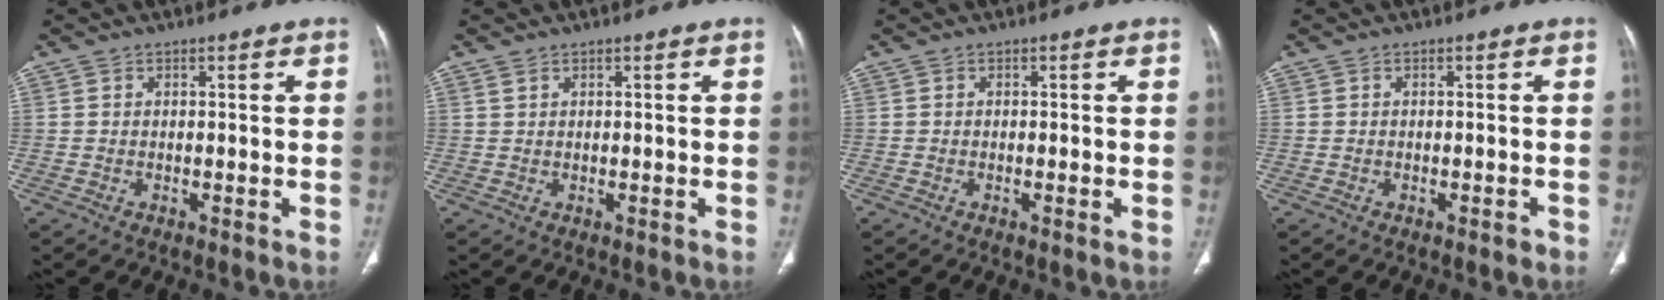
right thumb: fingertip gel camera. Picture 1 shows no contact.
{"total": 0.8, "force": [0.7, 0.3, 0.3], "torque": [-0.001, 0.005, 0.016]}
{"total": 0.9, "force": [-0.3, 0.1, 0.9], "torque": [-0.014, -0.002, -0.003]}
{"total": 0.8, "force": [-0.6, 0.3, 0.5], "torque": [-0.009, -0.001, -0.008]}